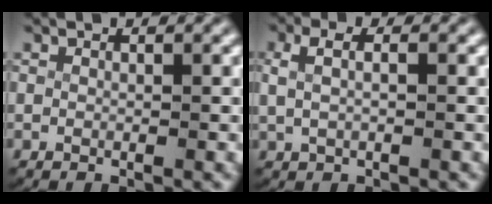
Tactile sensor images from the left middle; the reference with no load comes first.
{"total": 3.3, "force": [0.6, 1.9, 2.6], "torque": [-0.057, 0.005, 0.009]}